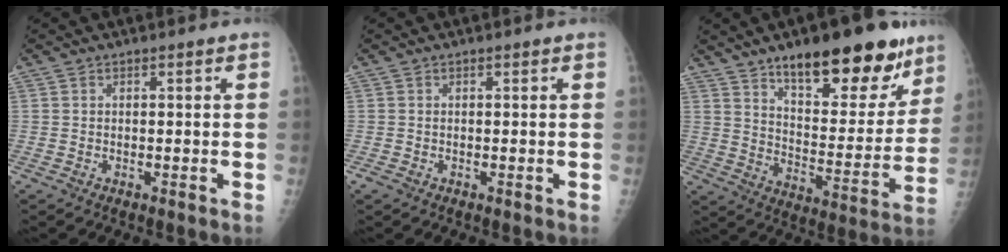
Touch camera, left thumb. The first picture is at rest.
{"total": 0.8, "force": [-0.1, 0.6, 0.5], "torque": [-0.010, -0.001, -0.003]}
{"total": 23.3, "force": [15.0, 8.9, 15.4], "torque": [-0.164, -0.070, 0.226]}